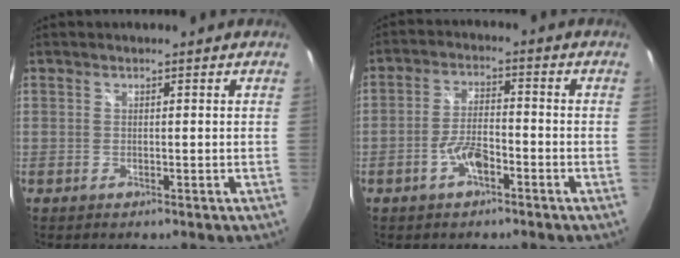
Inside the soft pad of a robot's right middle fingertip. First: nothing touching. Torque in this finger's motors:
{"motor_torque": [0.00, -0.06, 0.11, 0.03]}